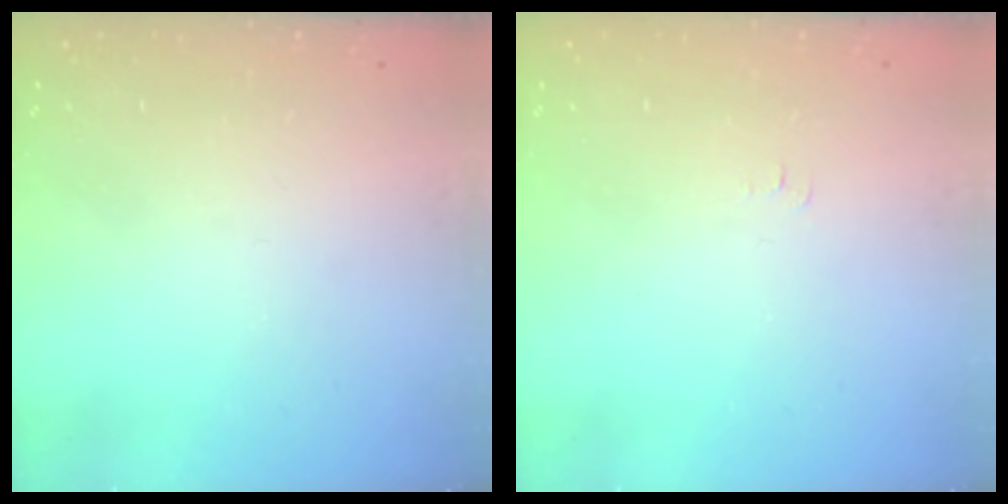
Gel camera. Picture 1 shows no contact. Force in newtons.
{"total": 4.3, "press": 4.2, "slide": 0.6}